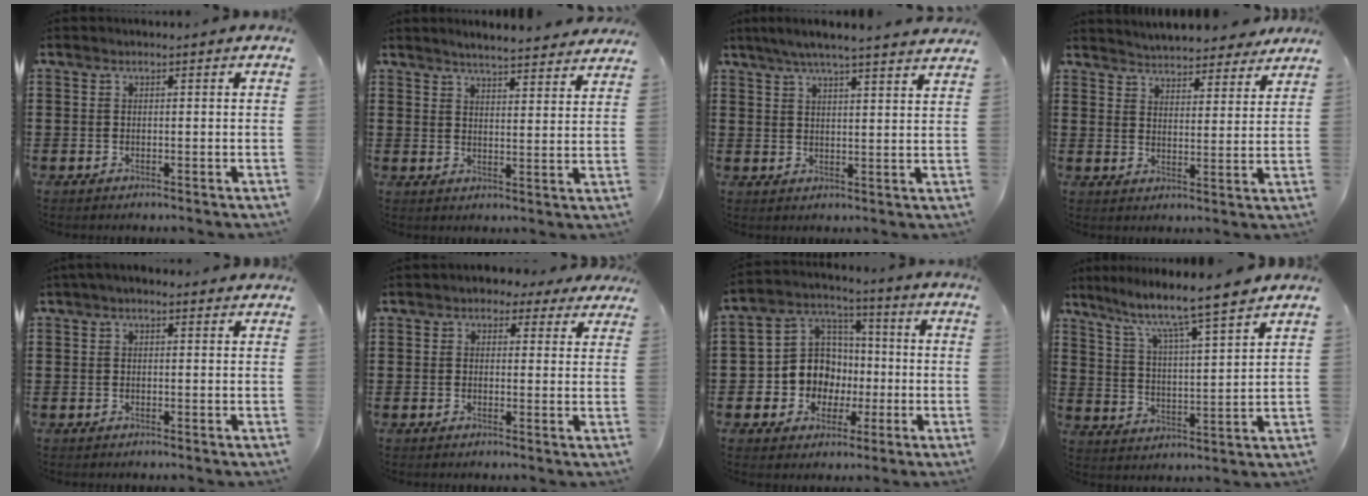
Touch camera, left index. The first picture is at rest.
{"total": 4.1, "force": [4.1, -0.4, 0.7], "torque": [-0.028, -0.022, 0.071]}
{"total": 4.9, "force": [4.3, -0.4, 2.2], "torque": [-0.056, -0.014, 0.075]}
{"total": 5.0, "force": [5.0, 0.3, 0.2], "torque": [-0.025, -0.023, 0.090]}
{"total": 1.2, "force": [0.3, 0.9, 0.8], "torque": [-0.017, 0.007, 0.005]}
{"total": 2.2, "force": [1.3, 1.7, 0.7], "torque": [-0.015, 0.007, 0.020]}
{"total": 9.3, "force": [-1.0, 8.9, 2.6], "torque": [-0.099, 0.005, -0.015]}
{"total": 7.0, "force": [6.1, -0.4, 3.5], "torque": [-0.093, -0.045, 0.095]}